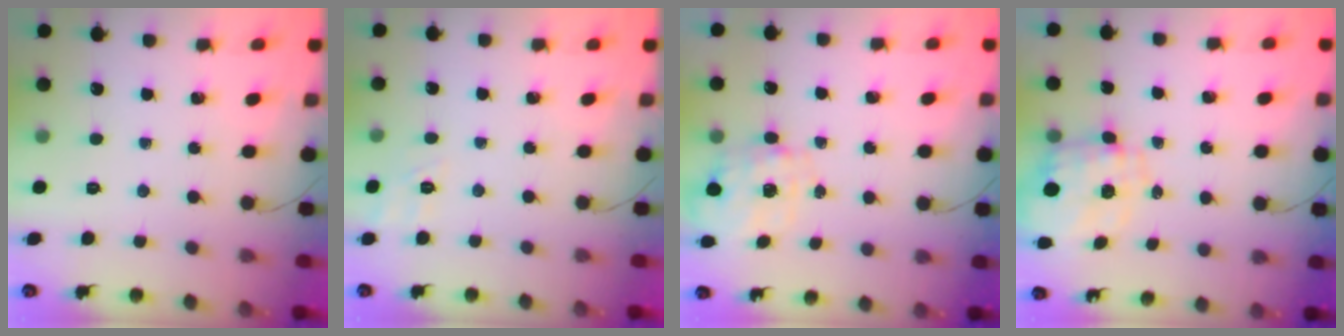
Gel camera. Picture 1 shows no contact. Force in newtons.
{"total": 9.2, "press": 9.0, "slide": 2.0}
{"total": 3.8, "press": 3.7, "slide": 0.9}
{"total": 4.0, "press": 3.7, "slide": 1.5}